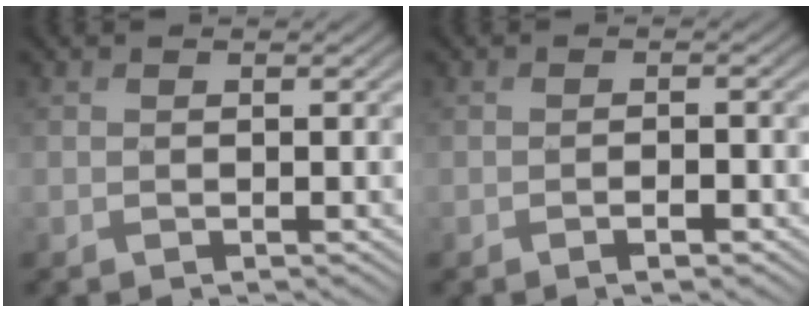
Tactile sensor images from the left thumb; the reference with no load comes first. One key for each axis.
{"total": 1.6, "fx": -0.9, "fy": 0.3, "fz": 1.3, "tx": -0.020, "ty": 0.002, "tz": -0.015}